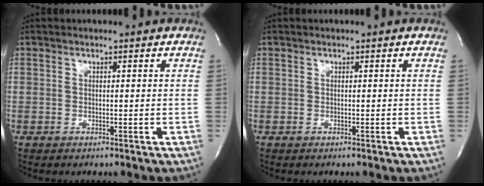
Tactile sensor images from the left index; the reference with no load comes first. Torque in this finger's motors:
{"motor_torque": [0.00, 0.00, 0.00, 0.00]}